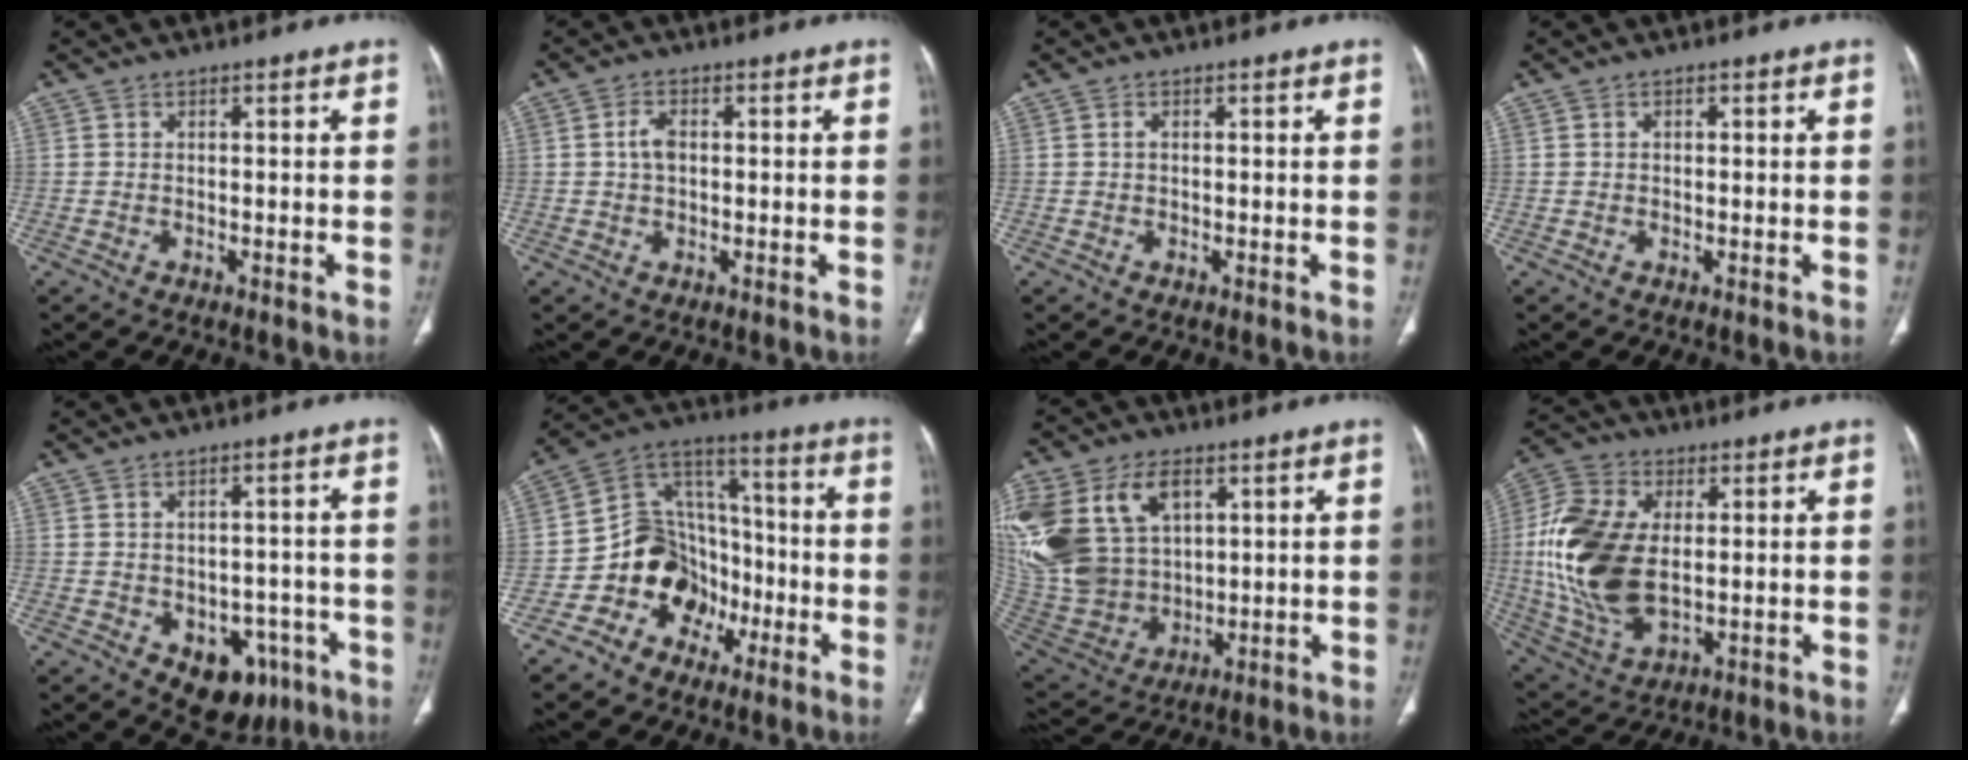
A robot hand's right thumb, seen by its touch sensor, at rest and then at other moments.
{"total": 3.0, "force": [0.3, 2.0, 2.3], "torque": [-0.045, 0.006, 0.002]}
{"total": 0.7, "force": [0.1, 0.5, 0.5], "torque": [-0.007, 0.001, 0.000]}
{"total": 0.7, "force": [0.2, 0.5, 0.4], "torque": [-0.004, 0.000, 0.001]}
{"total": 9.7, "force": [-4.2, 6.7, 5.6], "torque": [-0.035, 0.024, -0.042]}
{"total": 14.6, "force": [-6.0, 11.7, 6.3], "torque": [-0.052, 0.087, -0.111]}
{"total": 26.5, "force": [9.1, 18.3, 16.9], "torque": [-0.396, 0.018, 0.196]}
{"total": 20.4, "force": [1.1, 13.1, 15.6], "torque": [-0.308, -0.007, 0.030]}